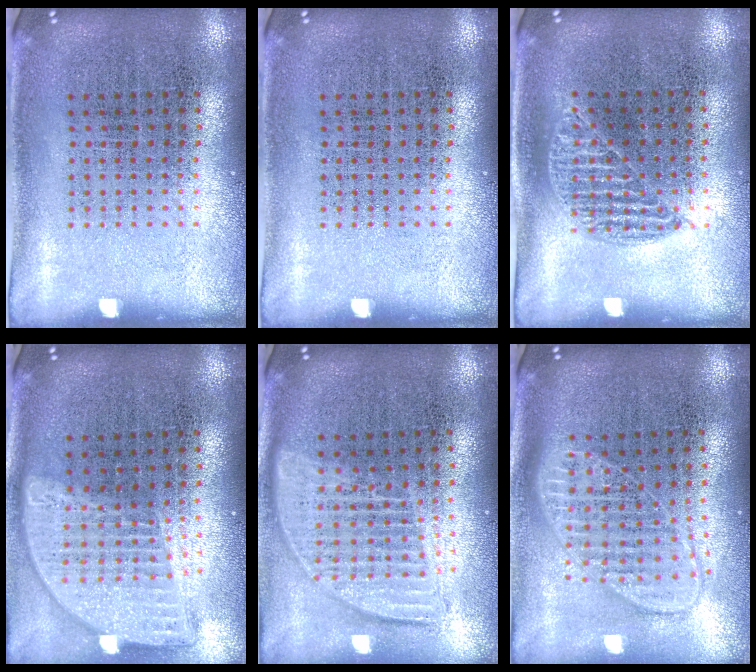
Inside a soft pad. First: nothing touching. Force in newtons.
{"total": 0.0}
{"total": 0.9, "press": 0.8, "slide": 0.4}
{"total": 1.9, "press": 1.6, "slide": 1.1}
{"total": 1.8, "press": 1.5, "slide": 1.0}
{"total": 1.9, "press": 1.6, "slide": 1.1}